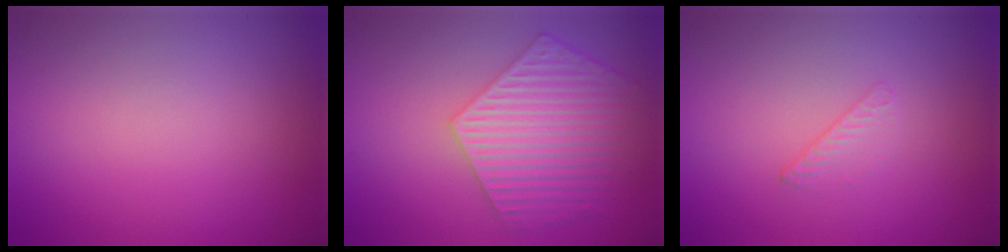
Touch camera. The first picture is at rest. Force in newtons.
{"total": 6.1, "press": 4.7, "slide": 3.9}
{"total": 0.6, "press": 0.3, "slide": 0.5}